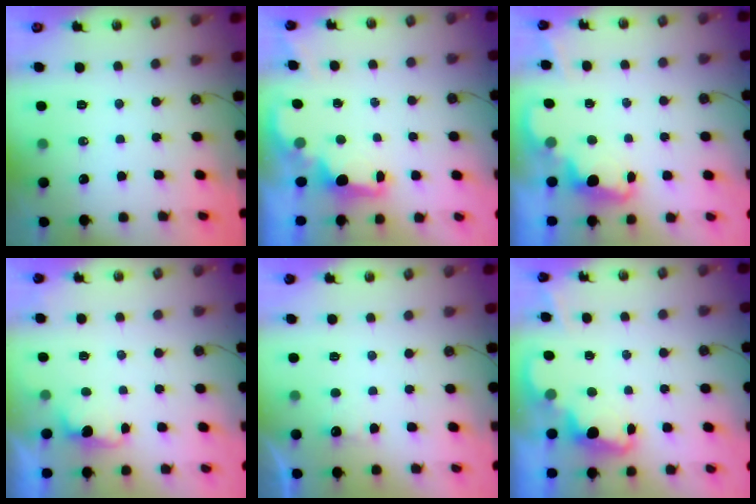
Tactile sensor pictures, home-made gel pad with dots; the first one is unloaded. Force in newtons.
{"total": 1.8, "press": 1.6, "slide": 0.7}
{"total": 2.4, "press": 2.4, "slide": 0.5}
{"total": 2.1, "press": 2.0, "slide": 0.9}
{"total": 1.0, "press": 0.7, "slide": 0.8}
{"total": 2.3, "press": 2.2, "slide": 0.6}